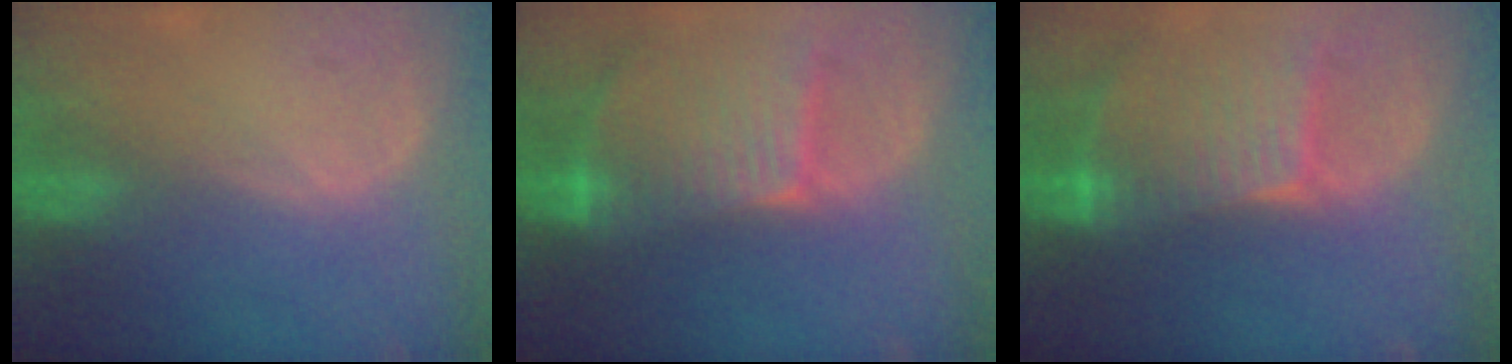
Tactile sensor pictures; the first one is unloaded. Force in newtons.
{"total": 9.6, "press": 8.4, "slide": 4.5}
{"total": 9.3, "press": 8.2, "slide": 4.4}